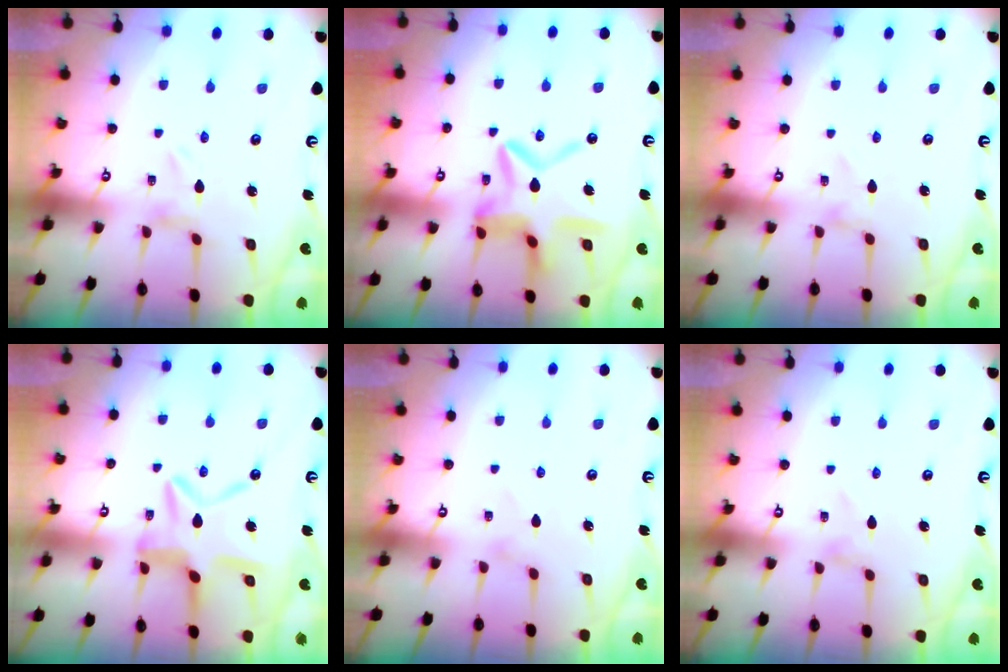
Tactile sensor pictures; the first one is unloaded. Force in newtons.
{"total": 14.9, "press": 14.8, "slide": 1.4}
{"total": 0.8, "press": 0.8, "slide": 0.1}
{"total": 13.3, "press": 13.3, "slide": 1.3}
{"total": 0.5, "press": 0.5, "slide": 0.2}
{"total": 0.9, "press": 0.9, "slide": 0.4}